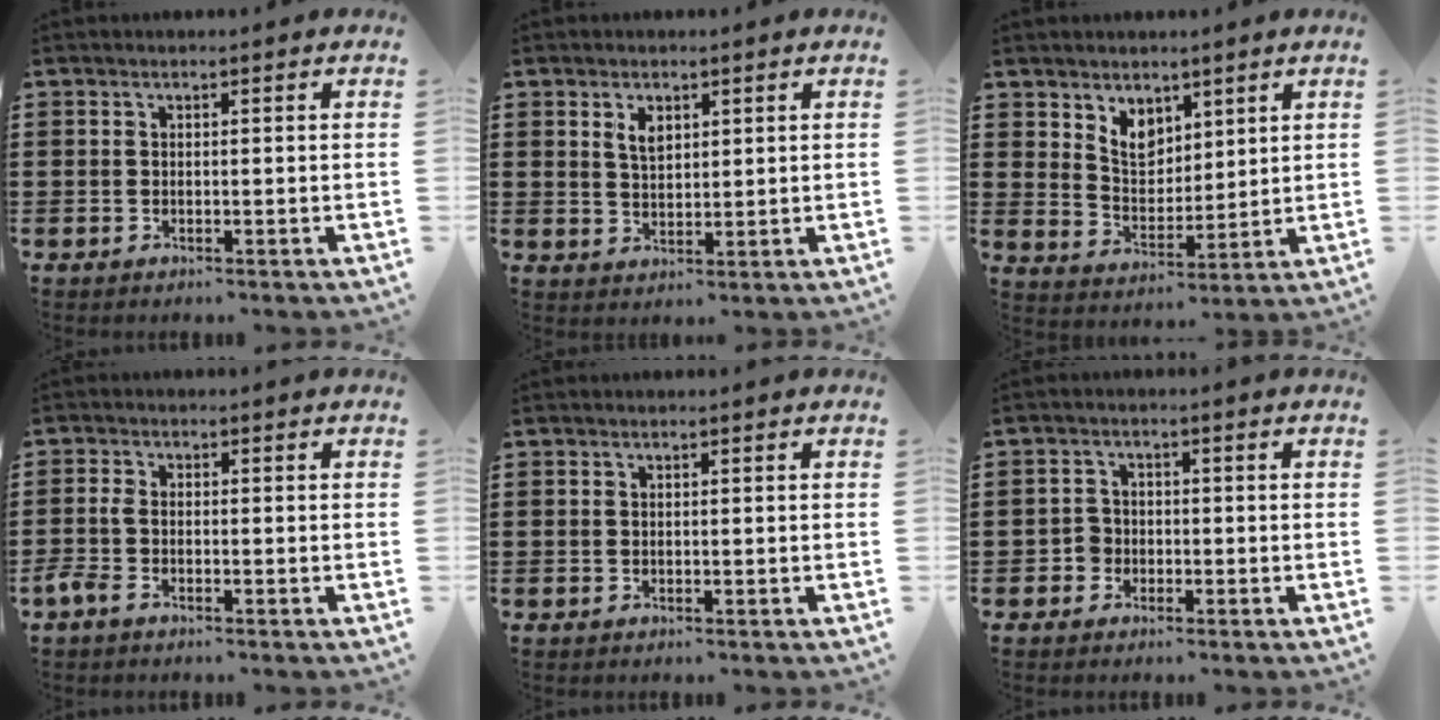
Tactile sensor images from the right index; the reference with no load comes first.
{"total": 2.9, "force": [1.6, 1.6, 1.8], "torque": [-0.041, 0.006, 0.029]}
{"total": 5.8, "force": [3.8, 3.7, 2.2], "torque": [-0.063, 0.000, 0.072]}
{"total": 2.0, "force": [-1.3, 0.7, 1.4], "torque": [-0.040, -0.004, -0.029]}
{"total": 0.0}
{"total": 2.3, "force": [-1.0, 2.0, 0.6], "torque": [-0.017, 0.004, -0.023]}